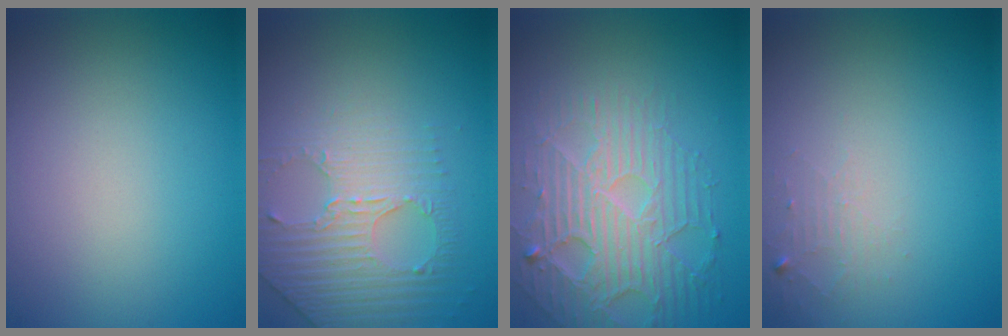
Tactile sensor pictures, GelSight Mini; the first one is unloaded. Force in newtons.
{"total": 4.4, "press": 3.2, "slide": 3.0}
{"total": 5.6, "press": 4.5, "slide": 3.3}
{"total": 1.3, "press": 1.3, "slide": 0.2}